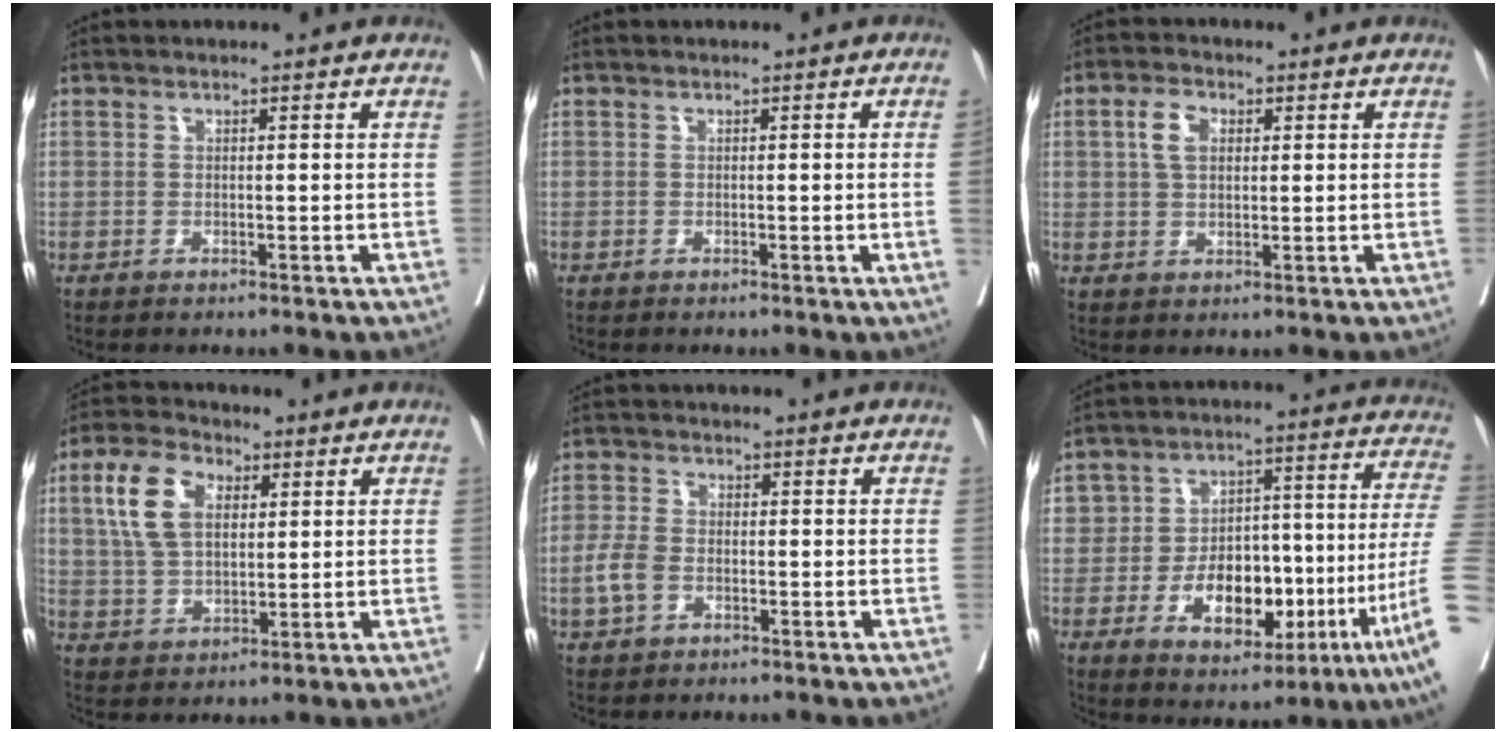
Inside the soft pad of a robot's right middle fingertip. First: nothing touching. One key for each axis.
{"total": 1.8, "fx": -0.2, "fy": -0.8, "fz": 1.7, "tx": -0.023, "ty": -0.002, "tz": 0.001}
{"total": 4.2, "fx": 1.2, "fy": 2.5, "fz": 3.2, "tx": -0.068, "ty": 0.008, "tz": 0.023}
{"total": 9.5, "fx": 3.0, "fy": 5.4, "fz": 7.1, "tx": -0.159, "ty": 0.019, "tz": 0.058}
{"total": 3.9, "fx": -1.2, "fy": 2.5, "fz": 2.8, "tx": -0.071, "ty": 0.004, "tz": -0.025}
{"total": 26.5, "fx": -7.0, "fy": 8.3, "fz": 24.2, "tx": -0.378, "ty": 0.021, "tz": -0.098}